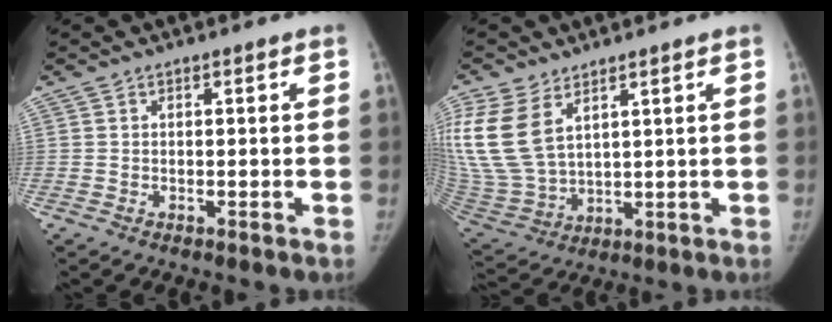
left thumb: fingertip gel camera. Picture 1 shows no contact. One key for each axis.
{"total": 16.3, "fx": 7.1, "fy": 9.8, "fz": 10.9, "tx": -0.246, "ty": -0.025, "tz": 0.155}